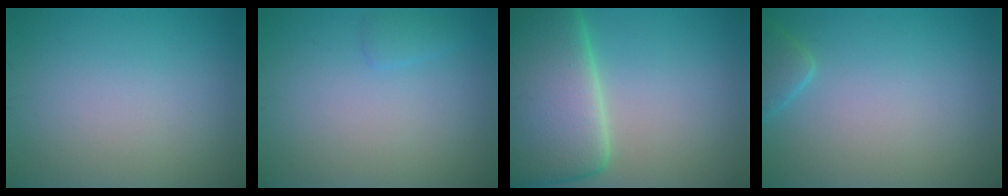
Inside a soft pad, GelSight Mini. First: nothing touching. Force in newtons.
{"total": 0.9, "press": 0.9, "slide": 0.1}
{"total": 12.5, "press": 12.5, "slide": 0.7}
{"total": 1.9, "press": 1.9, "slide": 0.2}